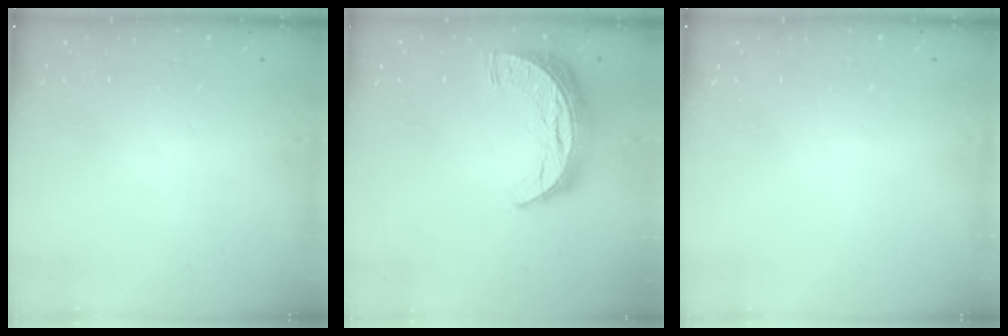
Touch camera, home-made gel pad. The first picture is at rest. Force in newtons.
{"total": 11.3, "press": 11.2, "slide": 0.7}
{"total": 0.0}